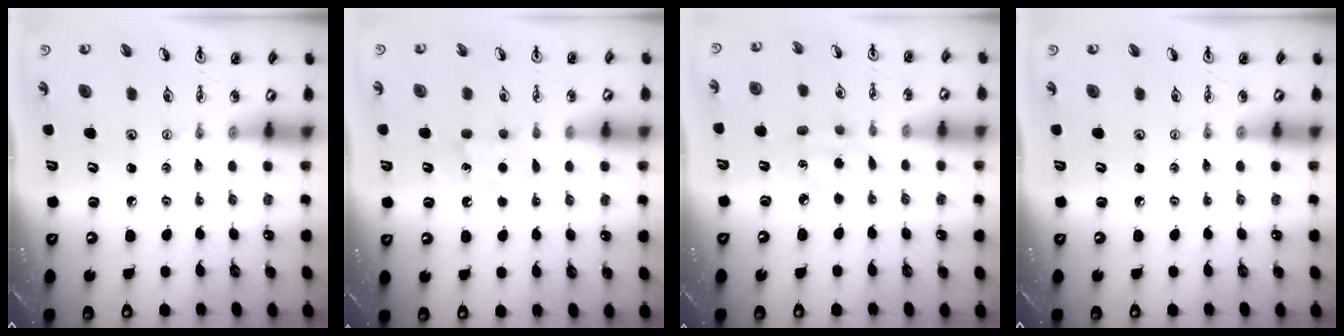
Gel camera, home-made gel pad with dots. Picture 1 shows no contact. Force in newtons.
{"total": 6.1, "press": 6.1, "slide": 0.8}
{"total": 3.9, "press": 3.9, "slide": 0.5}
{"total": 0.0}